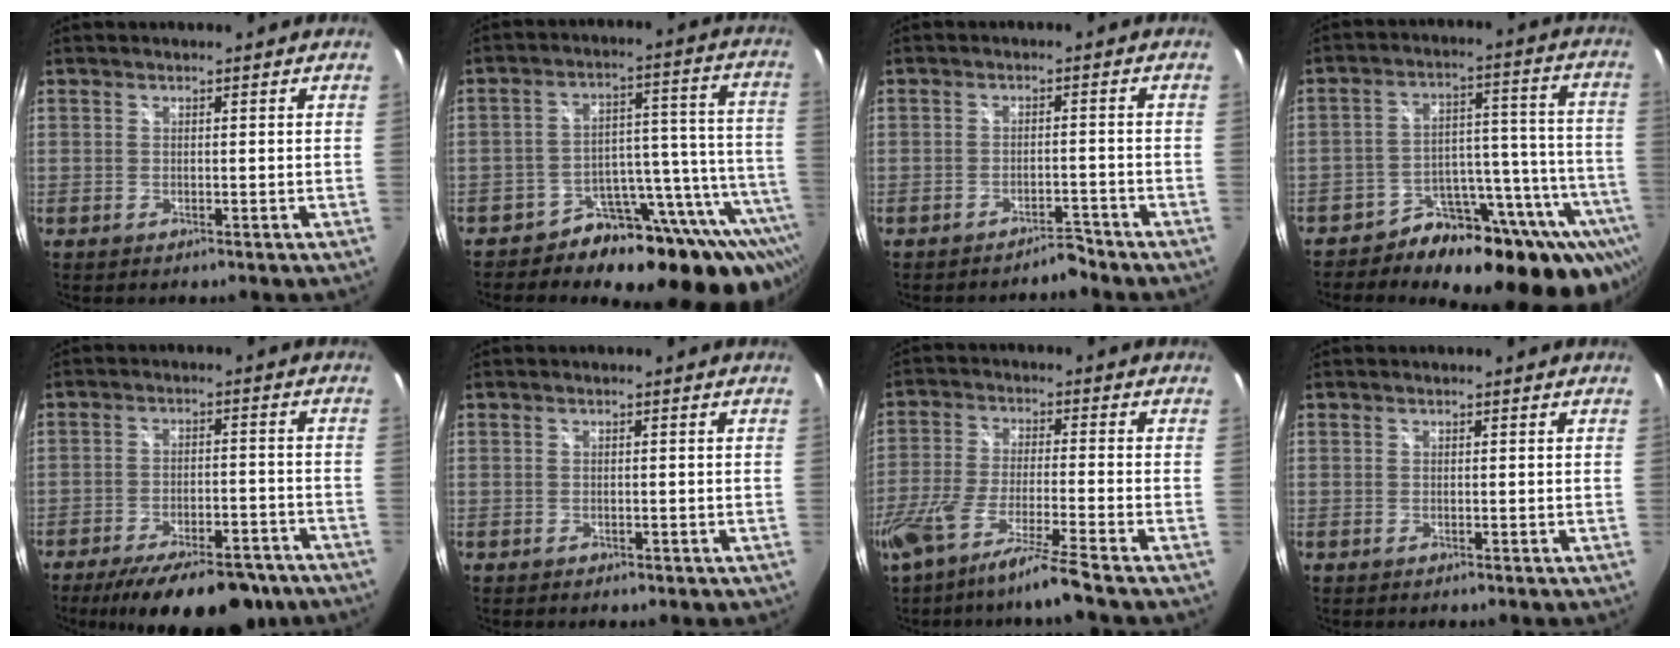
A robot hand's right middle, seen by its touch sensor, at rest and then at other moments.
{"total": 19.5, "force": [-14.9, 8.3, 9.5], "torque": [-0.092, 0.017, -0.213]}
{"total": 3.2, "force": [-3.1, 0.7, 0.6], "torque": [-0.014, 0.000, -0.046]}
{"total": 23.5, "force": [-18.2, 10.1, 10.9], "torque": [-0.116, 0.039, -0.241]}
{"total": 18.0, "force": [-13.8, 6.1, 9.8], "torque": [-0.175, -0.026, -0.187]}
{"total": 1.3, "force": [-0.6, 1.0, 0.6], "torque": [-0.011, -0.005, -0.005]}
{"total": 12.9, "force": [-10.1, -1.1, 7.9], "torque": [-0.160, -0.039, -0.178]}
{"total": 0.0}